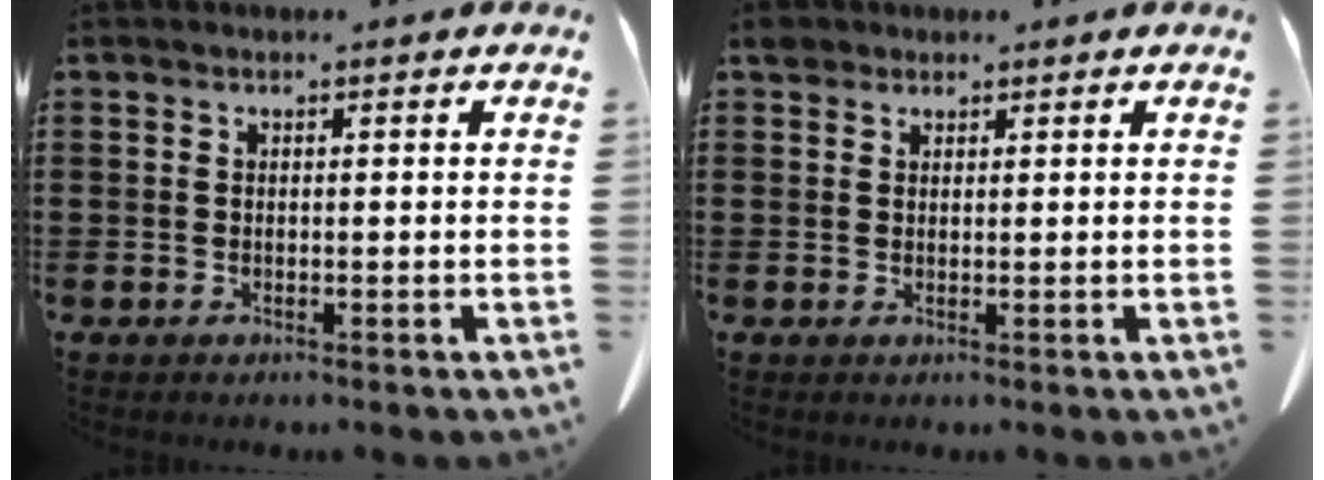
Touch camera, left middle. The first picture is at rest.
{"total": 1.6, "force": [1.3, 0.8, 0.4], "torque": [-0.014, 0.002, 0.026]}